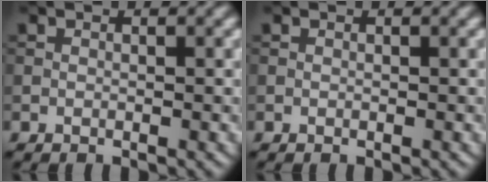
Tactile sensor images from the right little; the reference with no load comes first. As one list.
[{"total": 0.0}]